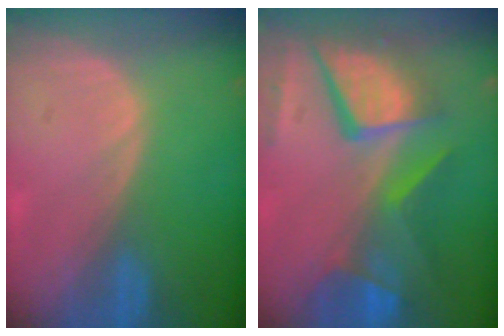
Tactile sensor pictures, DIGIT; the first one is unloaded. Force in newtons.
{"total": 12.1, "press": 9.9, "slide": 6.9}